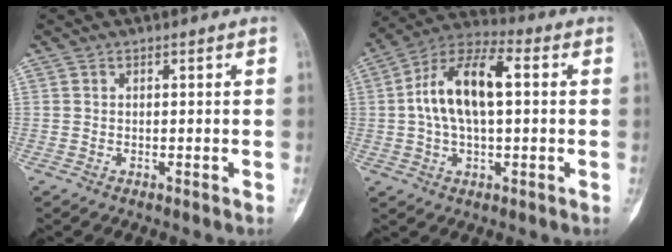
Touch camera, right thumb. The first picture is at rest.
{"total": 14.5, "force": [1.6, 7.2, 12.5], "torque": [-0.232, 0.033, 0.022]}